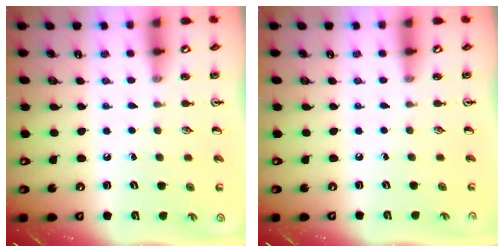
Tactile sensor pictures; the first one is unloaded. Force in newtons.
{"total": 0.0}